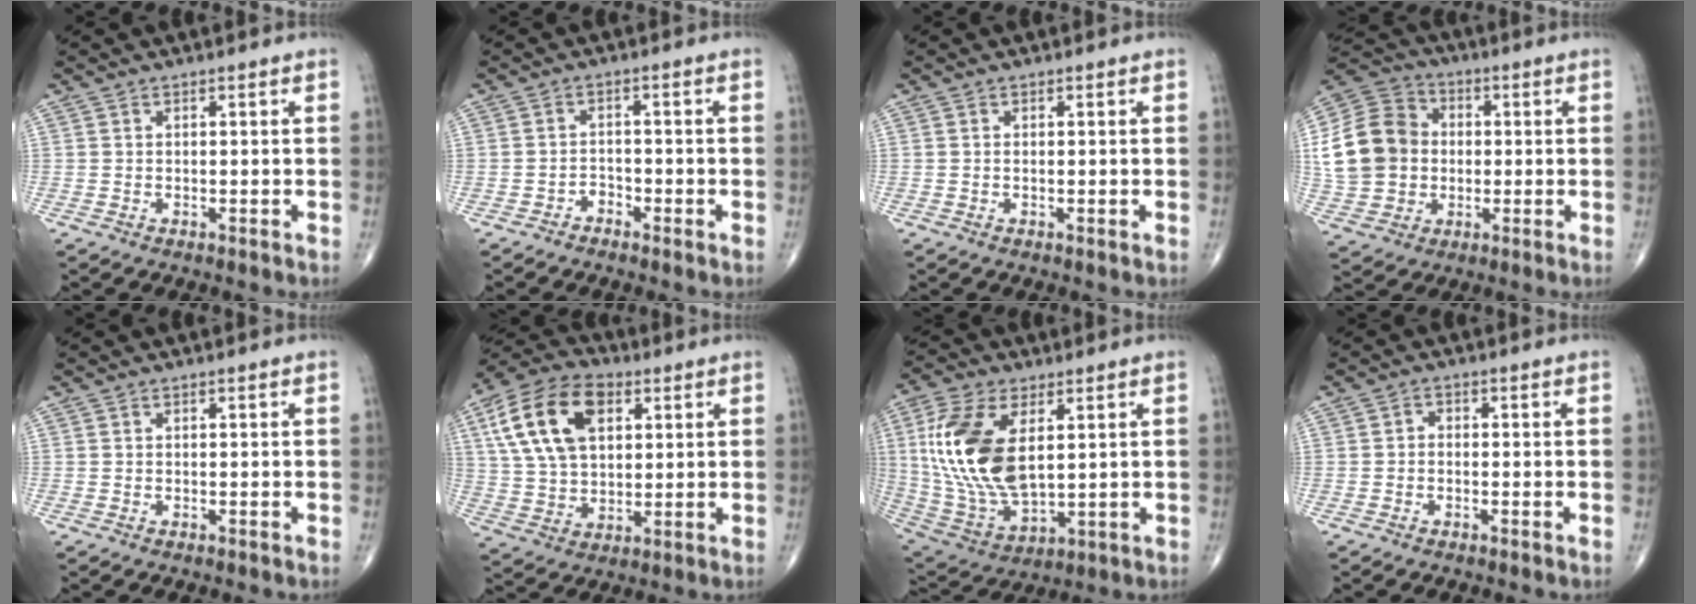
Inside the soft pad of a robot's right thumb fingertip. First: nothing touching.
{"total": 1.8, "force": [-1.5, 1.0, 0.3], "torque": [0.003, 0.006, -0.031]}
{"total": 0.0}
{"total": 15.9, "force": [0.6, 13.5, 8.4], "torque": [-0.153, 0.026, 0.013]}
{"total": 0.0}
{"total": 17.6, "force": [6.1, 10.7, 12.6], "torque": [-0.222, 0.002, 0.109]}
{"total": 18.9, "force": [4.1, 10.0, 15.6], "torque": [-0.318, -0.021, 0.087]}
{"total": 1.2, "force": [-0.3, 1.0, 0.7], "torque": [-0.001, 0.005, -0.010]}